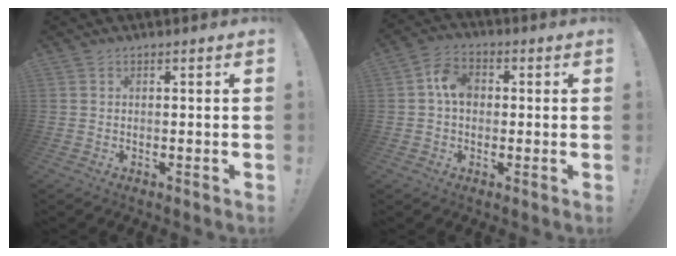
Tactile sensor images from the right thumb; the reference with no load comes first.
{"total": 8.0, "force": [0.7, 5.9, 5.3], "torque": [-0.092, 0.014, 0.015]}